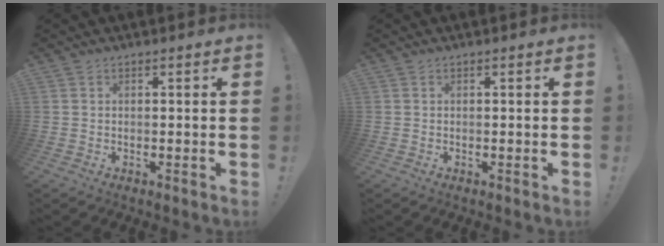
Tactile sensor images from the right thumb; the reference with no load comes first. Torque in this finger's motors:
{"motor_torque": [0.00, 0.00, 0.00, 0.00, 0.00]}